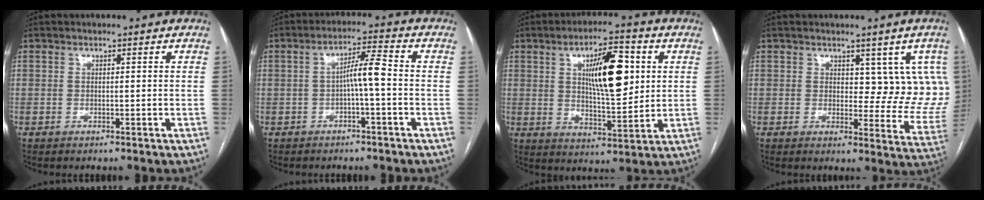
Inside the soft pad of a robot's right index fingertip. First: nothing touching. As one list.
[{"total": 4.8, "force": [-0.8, 0.1, 4.8], "torque": [-0.079, 0.017, -0.012]}, {"total": 12.3, "force": [3.2, 3.4, 11.4], "torque": [-0.187, 0.006, 0.055]}, {"total": 8.8, "force": [3.4, 4.7, 6.6], "torque": [-0.045, -0.004, 0.043]}]